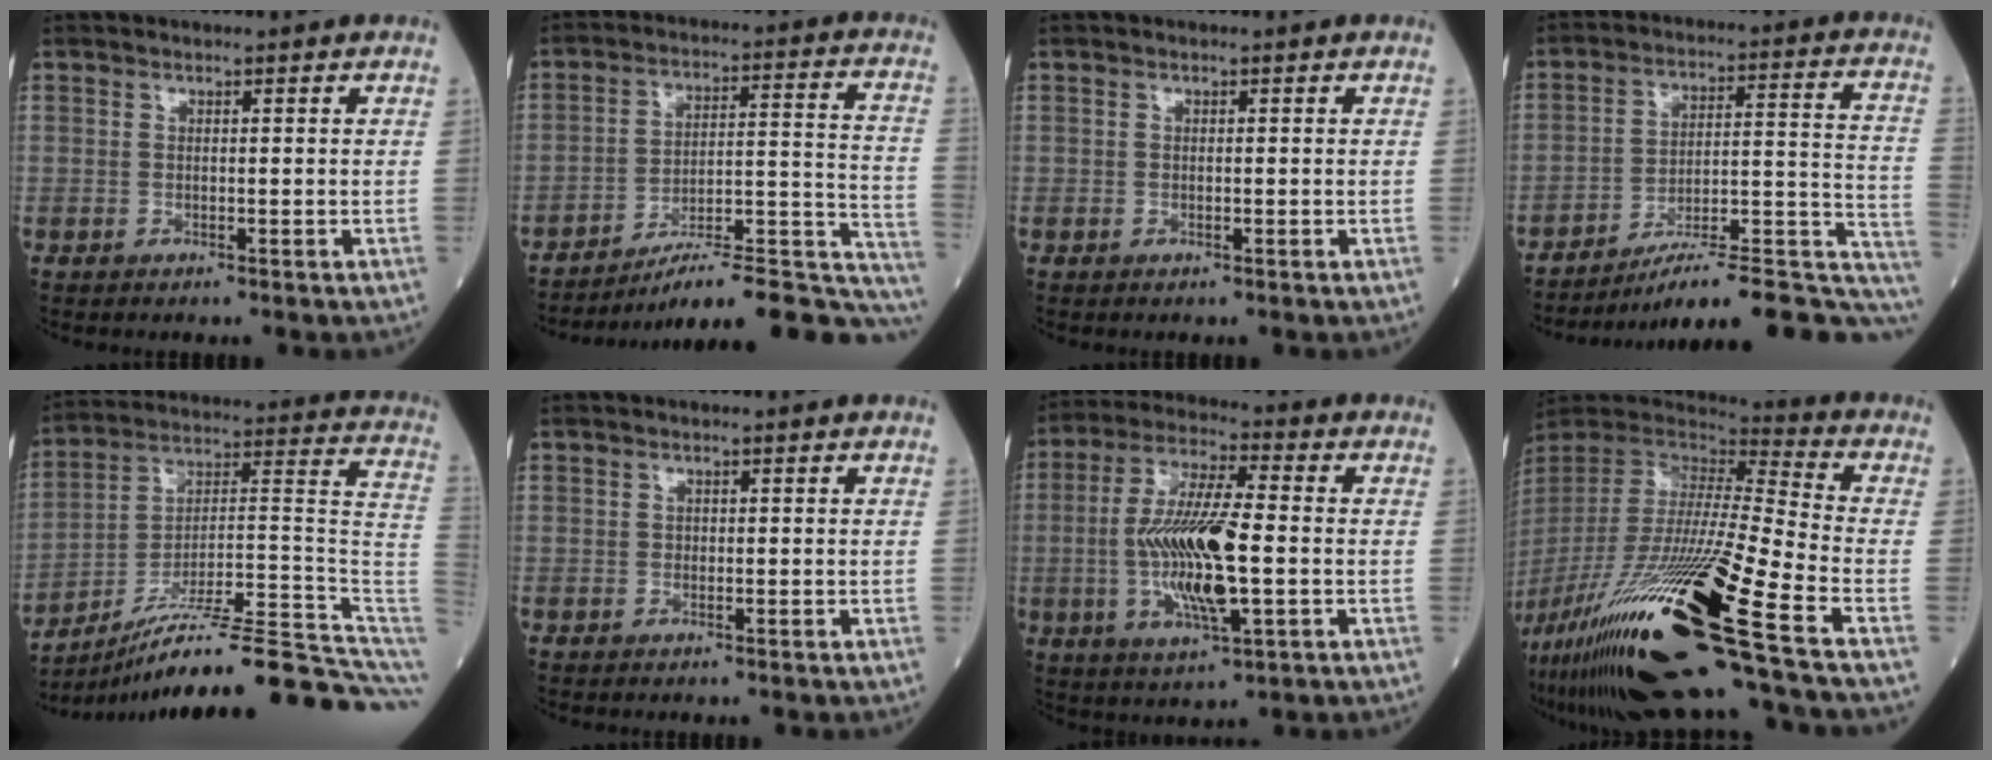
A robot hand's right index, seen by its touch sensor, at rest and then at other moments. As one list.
[{"total": 23.2, "force": [-21.2, 1.3, 9.4], "torque": [-0.054, 0.026, -0.291]}, {"total": 0.0}, {"total": 21.4, "force": [-17.8, 1.9, 11.7], "torque": [-0.092, 0.031, -0.252]}, {"total": 25.9, "force": [-20.5, 0.2, 15.8], "torque": [-0.142, 0.035, -0.311]}, {"total": 0.0}, {"total": 13.9, "force": [-1.7, 2.6, 13.5], "torque": [-0.270, -0.004, -0.028]}, {"total": 33.4, "force": [-18.8, 1.1, 27.5], "torque": [-0.552, -0.072, -0.349]}]